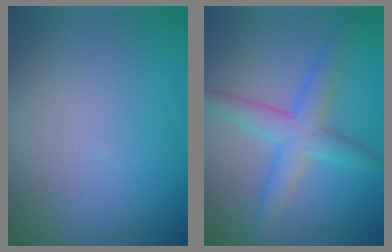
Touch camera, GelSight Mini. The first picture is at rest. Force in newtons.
{"total": 4.0, "press": 4.0, "slide": 0.1}